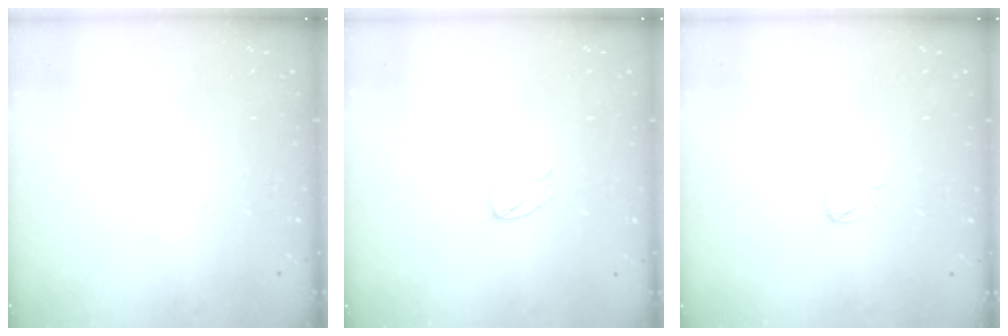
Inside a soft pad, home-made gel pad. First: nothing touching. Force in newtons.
{"total": 5.5, "press": 5.5, "slide": 0.3}
{"total": 3.7, "press": 3.7, "slide": 0.3}